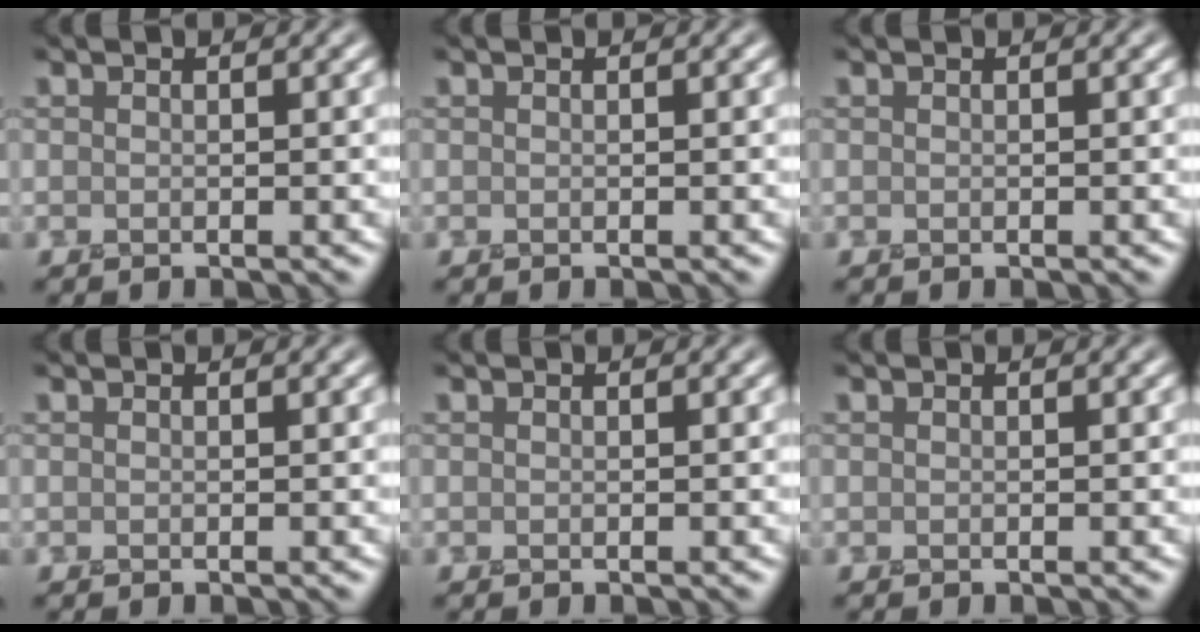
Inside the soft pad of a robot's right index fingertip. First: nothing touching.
{"total": 0.0}
{"total": 0.0}
{"total": 0.0}
{"total": 0.0}
{"total": 0.0}